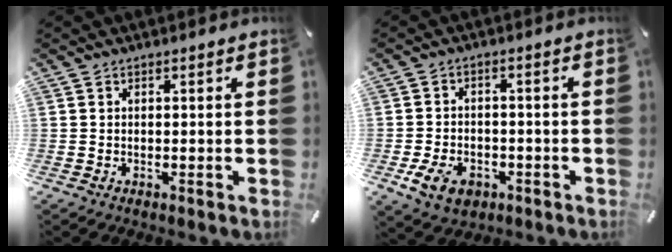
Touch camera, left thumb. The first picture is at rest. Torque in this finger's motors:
{"motor_torque": [0.65, 0.65, 0.10, -0.09, -0.01]}